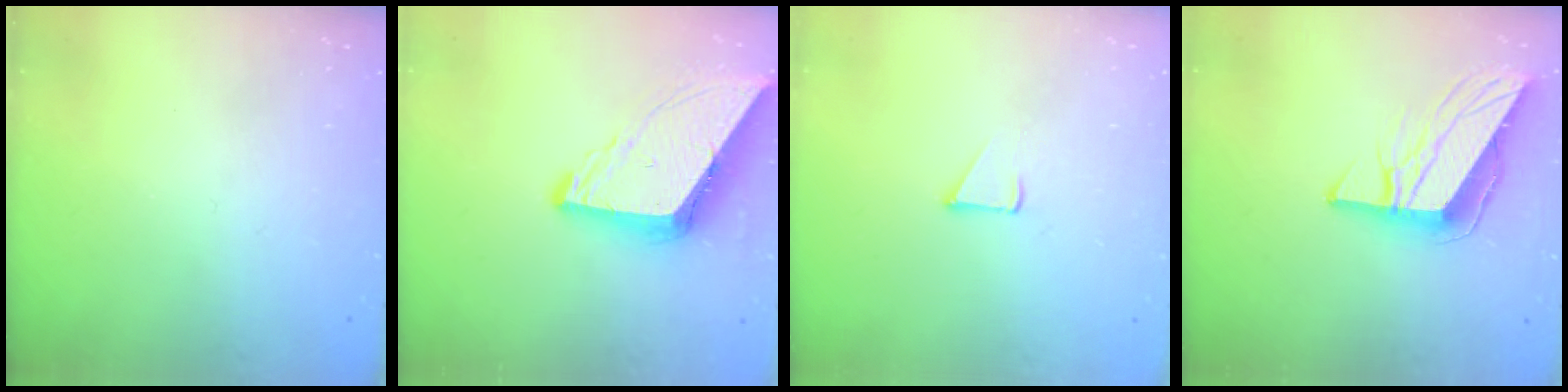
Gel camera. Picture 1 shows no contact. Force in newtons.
{"total": 9.9, "press": 9.9, "slide": 1.1}
{"total": 2.8, "press": 2.8, "slide": 0.2}
{"total": 9.9, "press": 9.9, "slide": 0.9}